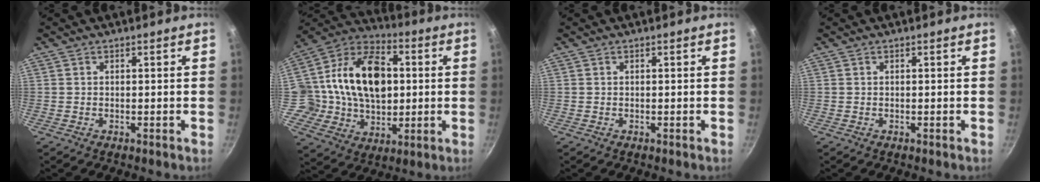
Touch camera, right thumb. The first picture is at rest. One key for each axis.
{"total": 21.5, "fx": 2.5, "fy": 15.7, "fz": 14.4, "tx": -0.226, "ty": 0.019, "tz": 0.035}
{"total": 0.0}
{"total": 0.0}